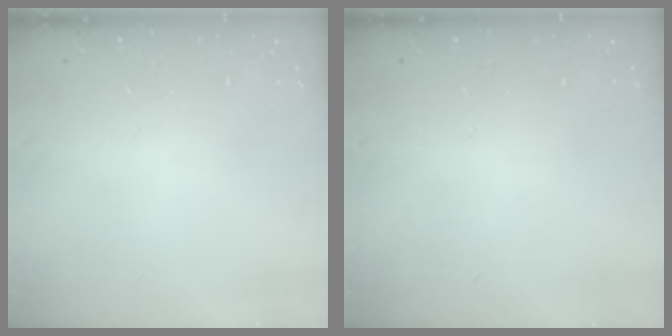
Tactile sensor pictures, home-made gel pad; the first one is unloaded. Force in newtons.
{"total": 0.0}